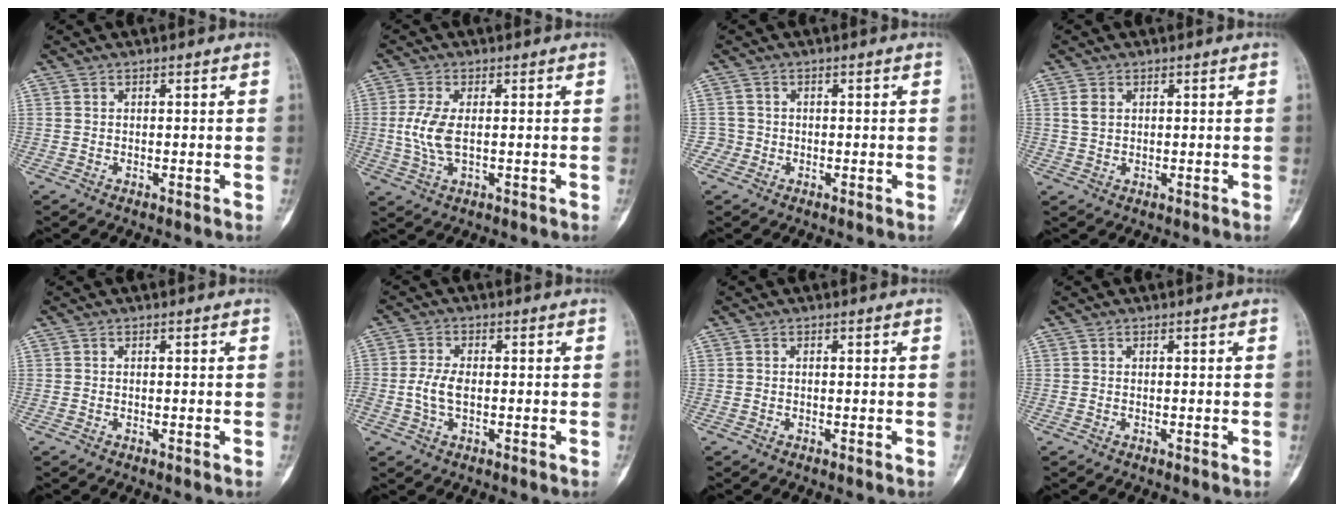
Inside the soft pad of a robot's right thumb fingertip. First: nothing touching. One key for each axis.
{"total": 5.8, "fx": 0.1, "fy": 2.6, "fz": 5.2, "tx": -0.127, "ty": -0.003, "tz": 0.002}
{"total": 1.9, "fx": -0.6, "fy": 1.7, "fz": -0.3, "tx": 0.020, "ty": 0.009, "tz": -0.017}
{"total": 2.6, "fx": 0.9, "fy": 1.9, "fz": 1.5, "tx": -0.024, "ty": 0.001, "tz": 0.023}
{"total": 0.0}
{"total": 4.8, "fx": -0.6, "fy": 2.7, "fz": 3.9, "tx": -0.087, "ty": 0.007, "tz": -0.012}
{"total": 0.0}
{"total": 0.0}